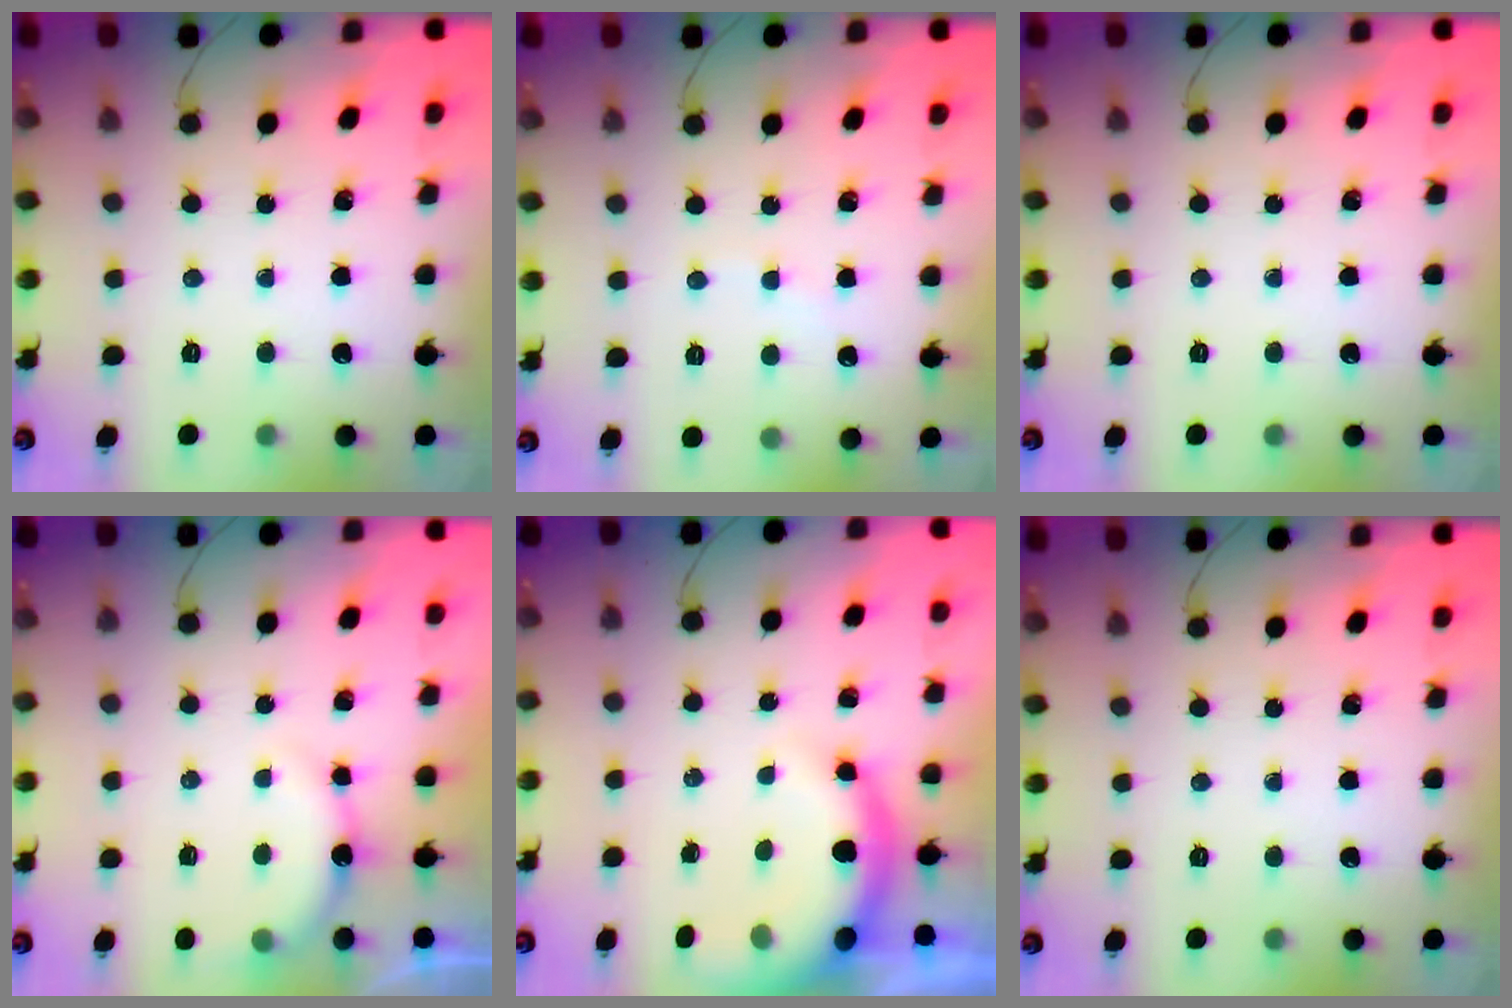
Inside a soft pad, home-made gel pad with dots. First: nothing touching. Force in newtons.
{"total": 3.8, "press": 3.7, "slide": 0.9}
{"total": 0.0}
{"total": 5.6, "press": 5.5, "slide": 1.3}
{"total": 8.2, "press": 8.2, "slide": 0.9}
{"total": 0.0}